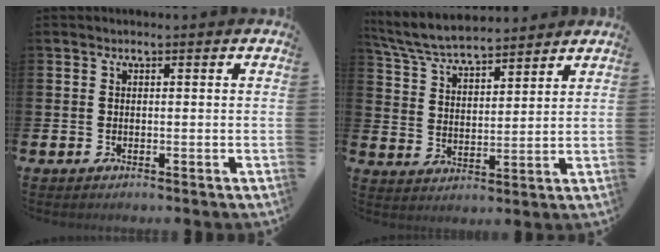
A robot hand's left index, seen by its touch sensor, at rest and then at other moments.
{"total": 6.6, "force": [6.3, 1.1, 1.6], "torque": [-0.059, -0.031, 0.114]}